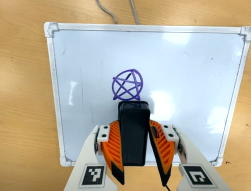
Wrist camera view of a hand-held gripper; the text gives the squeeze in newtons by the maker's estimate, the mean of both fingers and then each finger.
{"total": 6.5, "left": 5.4, "right": 7.7}